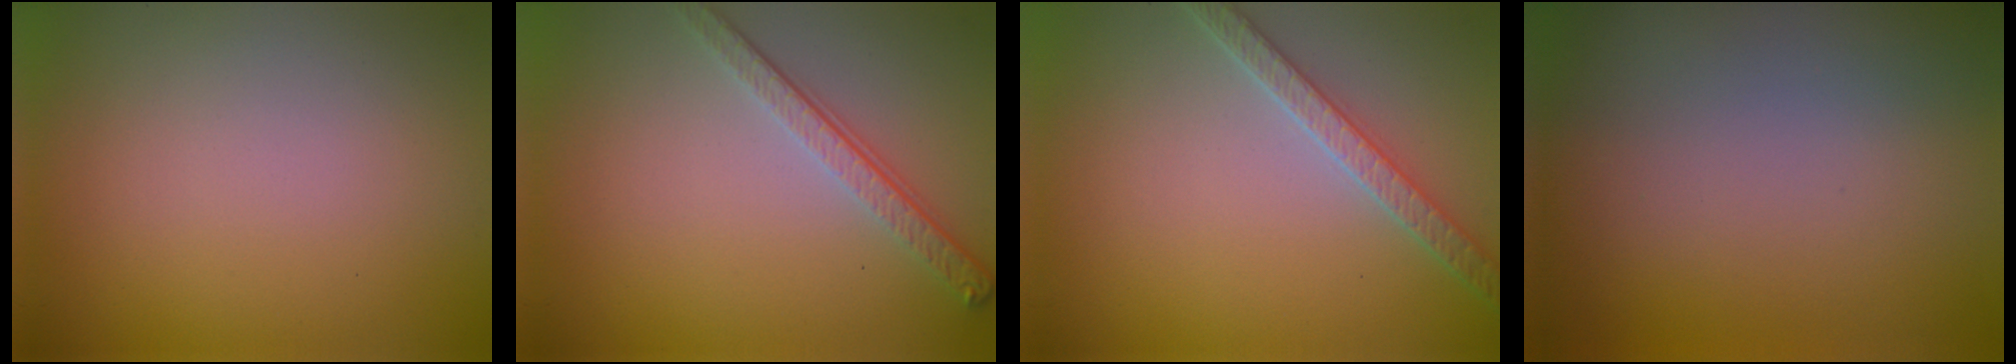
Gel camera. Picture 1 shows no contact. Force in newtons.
{"total": 3.6, "press": 2.6, "slide": 2.4}
{"total": 3.1, "press": 2.9, "slide": 0.9}
{"total": 0.0}